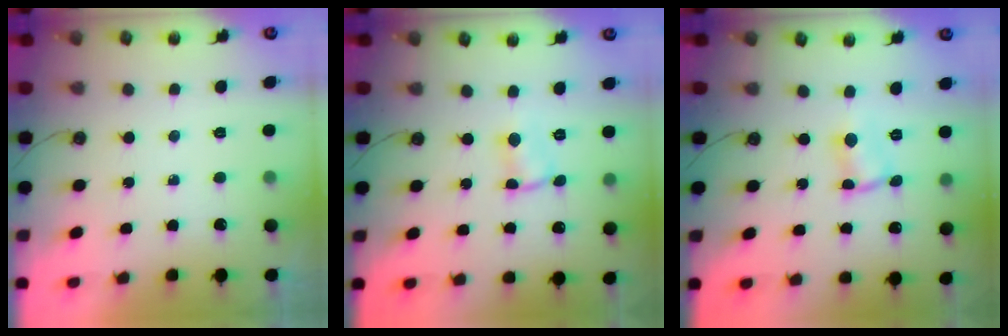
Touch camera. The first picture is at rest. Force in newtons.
{"total": 1.3, "press": 1.3, "slide": 0.5}
{"total": 2.9, "press": 1.3, "slide": 2.6}